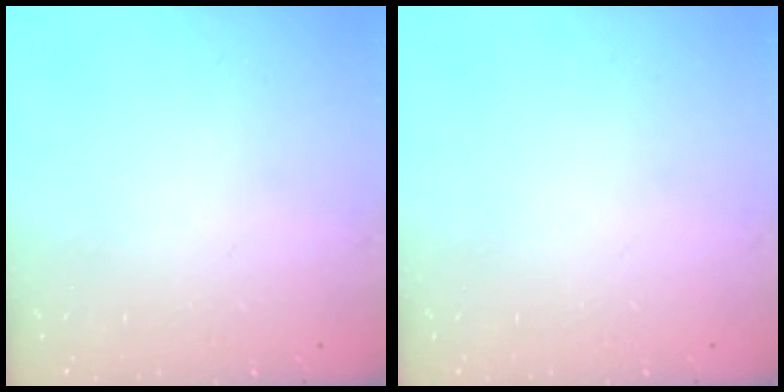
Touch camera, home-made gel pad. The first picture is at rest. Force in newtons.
{"total": 0.0}